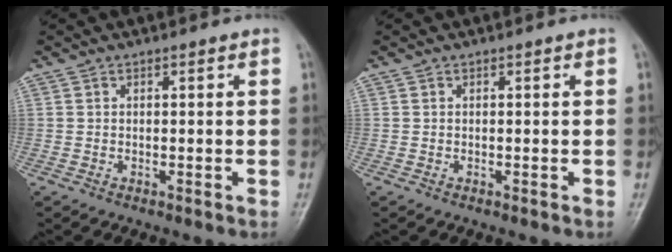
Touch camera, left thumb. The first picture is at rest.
{"total": 0.0}